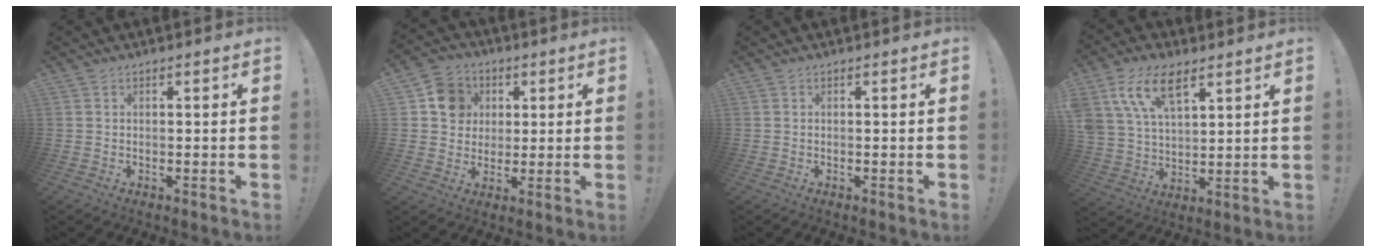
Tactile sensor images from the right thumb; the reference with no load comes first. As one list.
[{"total": 10.6, "force": [2.9, 9.7, 3.3], "torque": [-0.034, -0.005, 0.059]}, {"total": 0.0}, {"total": 13.9, "force": [7.9, 7.4, 8.8], "torque": [-0.172, -0.027, 0.147]}]